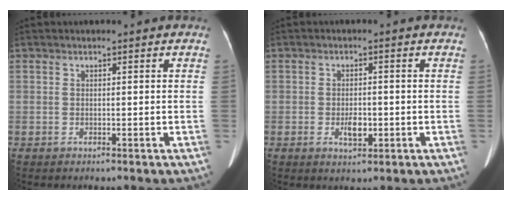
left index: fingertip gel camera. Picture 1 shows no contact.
{"total": 2.8, "force": [-0.8, 1.3, 2.4], "torque": [-0.045, 0.000, -0.008]}